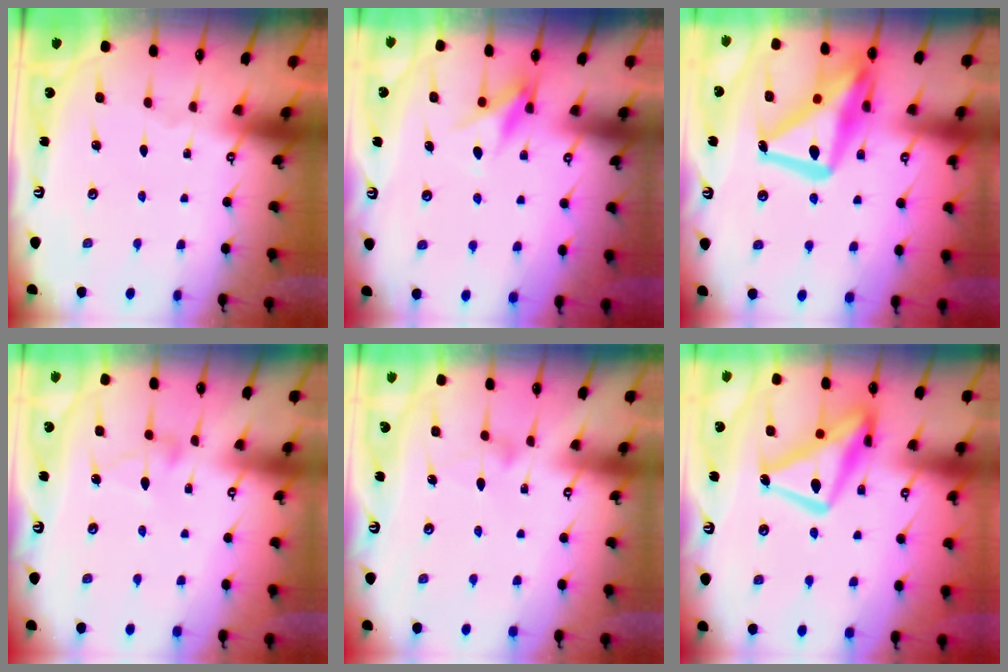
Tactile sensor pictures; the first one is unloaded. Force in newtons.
{"total": 7.8, "press": 7.7, "slide": 1.1}
{"total": 20.7, "press": 20.6, "slide": 2.0}
{"total": 3.9, "press": 3.9, "slide": 0.2}
{"total": 9.0, "press": 8.9, "slide": 0.6}
{"total": 16.2, "press": 16.1, "slide": 1.3}